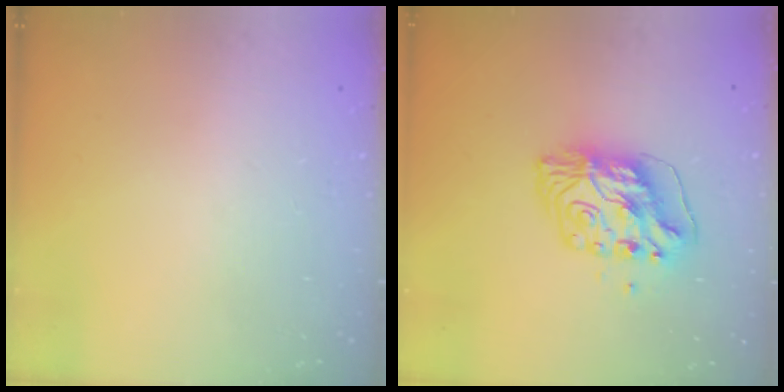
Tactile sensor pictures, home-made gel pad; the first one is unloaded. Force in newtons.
{"total": 11.3, "press": 11.3, "slide": 1.1}